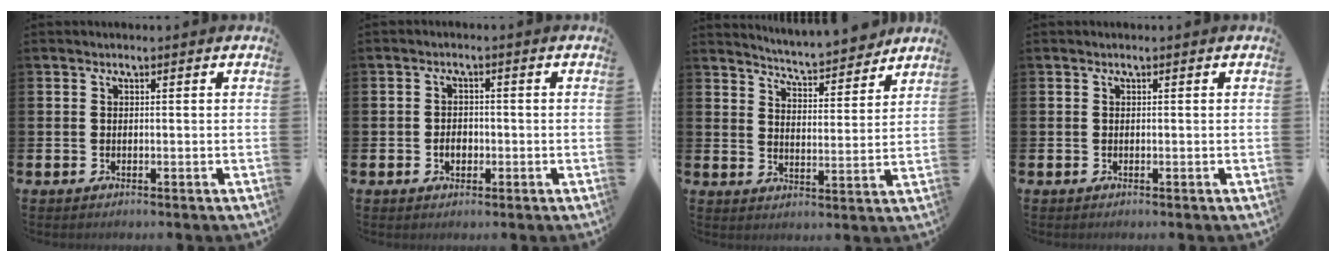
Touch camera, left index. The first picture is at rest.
{"total": 2.3, "force": [-0.6, 1.7, 1.4], "torque": [-0.013, -0.001, -0.017]}
{"total": 5.5, "force": [5.5, 0.1, 0.5], "torque": [-0.026, -0.051, 0.092]}
{"total": 0.0}